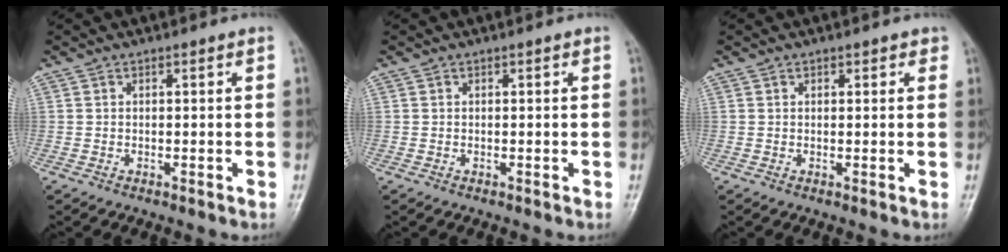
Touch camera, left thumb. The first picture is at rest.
{"total": 0.0}
{"total": 1.3, "force": [0.8, 0.8, 0.5], "torque": [0.007, -0.003, 0.006]}